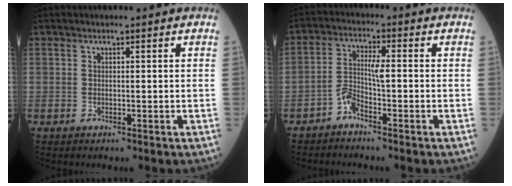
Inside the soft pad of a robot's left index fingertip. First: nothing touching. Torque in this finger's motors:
{"motor_torque": [0.01, 0.29, 0.08, 0.05]}